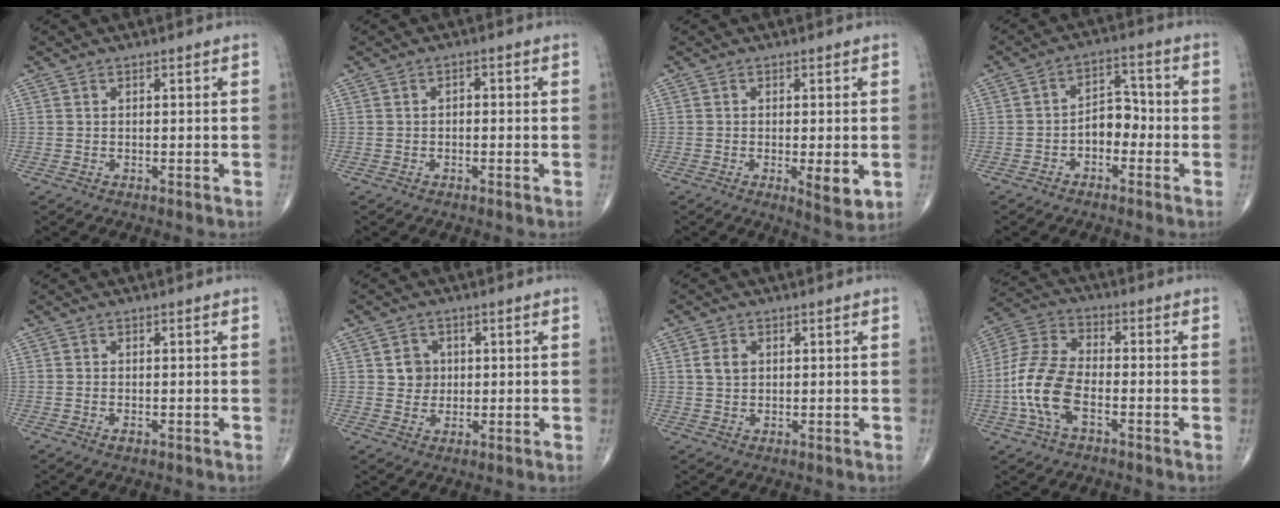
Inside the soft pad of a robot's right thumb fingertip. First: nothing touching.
{"total": 1.2, "force": [-0.2, 0.9, 0.9], "torque": [-0.005, 0.007, -0.008]}
{"total": 5.1, "force": [-1.1, 1.5, 4.8], "torque": [-0.071, -0.014, -0.018]}
{"total": 5.8, "force": [-2.0, 3.9, 3.9], "torque": [-0.034, 0.032, -0.045]}
{"total": 0.9, "force": [-0.4, 0.5, 0.7], "torque": [-0.012, 0.000, -0.006]}
{"total": 3.9, "force": [0.7, 3.6, 1.4], "torque": [0.000, 0.001, 0.009]}
{"total": 2.9, "force": [0.7, 2.1, 1.8], "torque": [-0.027, 0.000, 0.015]}
{"total": 12.0, "force": [-3.6, 6.3, 9.6], "torque": [-0.208, 0.029, -0.075]}